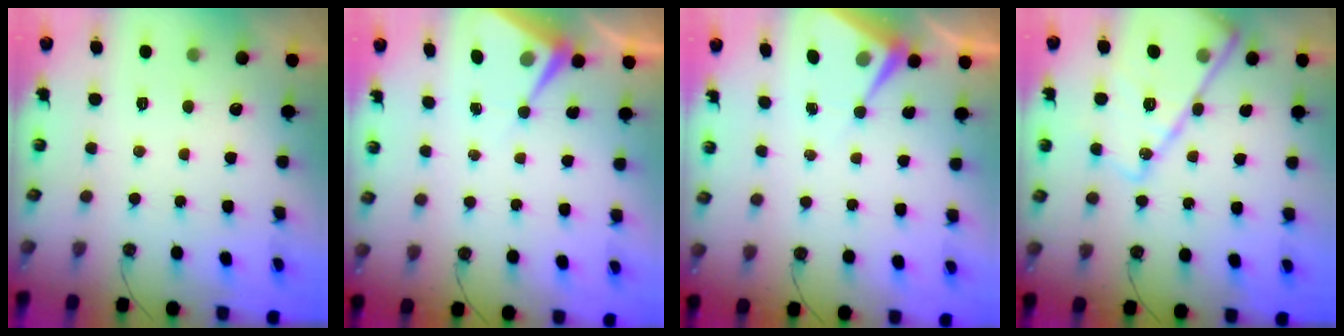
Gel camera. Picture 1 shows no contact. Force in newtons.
{"total": 6.6, "press": 6.6, "slide": 0.4}
{"total": 6.6, "press": 6.6, "slide": 0.4}
{"total": 17.4, "press": 17.3, "slide": 1.7}